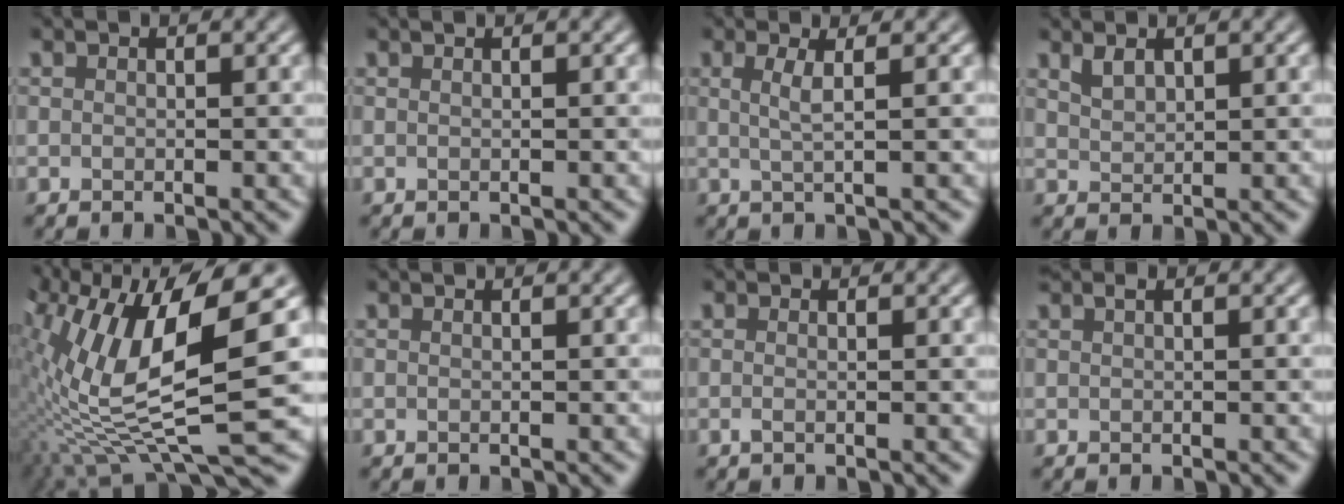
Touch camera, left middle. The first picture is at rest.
{"total": 1.1, "force": [0.6, 0.5, 0.8], "torque": [-0.007, -0.001, -0.003]}
{"total": 2.3, "force": [0.4, 0.7, 2.2], "torque": [-0.035, -0.001, 0.001]}
{"total": 1.4, "force": [1.1, 0.6, 0.8], "torque": [-0.019, -0.001, 0.026]}
{"total": 14.3, "force": [0.5, 5.5, 13.2], "torque": [-0.278, -0.011, 0.016]}
{"total": 0.6, "force": [0.3, 0.3, 0.5], "torque": [-0.002, 0.001, -0.003]}
{"total": 0.8, "force": [-0.1, 0.3, 0.8], "torque": [-0.013, -0.003, -0.005]}
{"total": 0.8, "force": [0.5, 0.2, 0.5], "torque": [-0.011, 0.007, 0.009]}